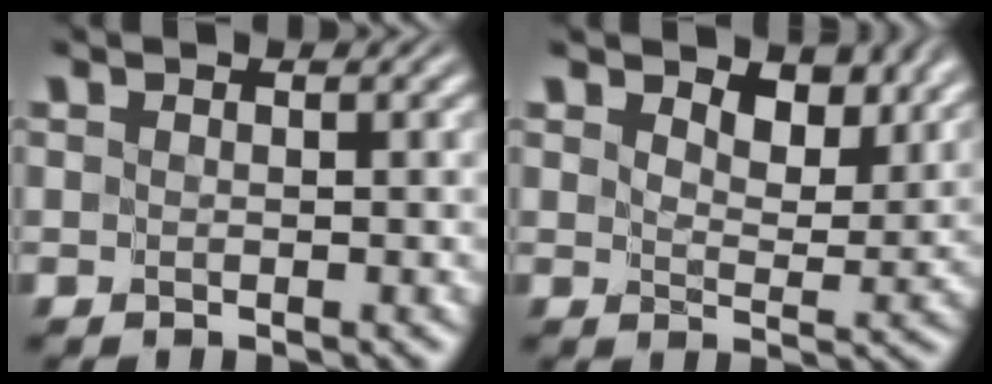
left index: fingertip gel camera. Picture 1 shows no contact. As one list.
[{"total": 5.1, "force": [3.9, 2.1, 2.6], "torque": [-0.047, -0.005, 0.057]}]